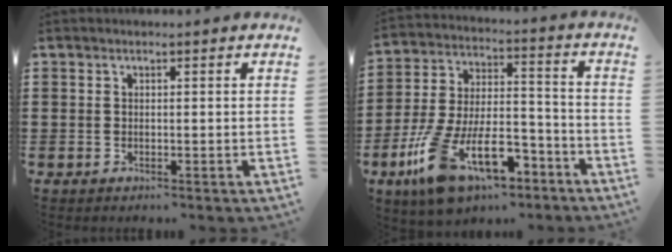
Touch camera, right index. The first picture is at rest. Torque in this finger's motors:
{"motor_torque": [2.14, 0.00, 1.05, 0.21]}